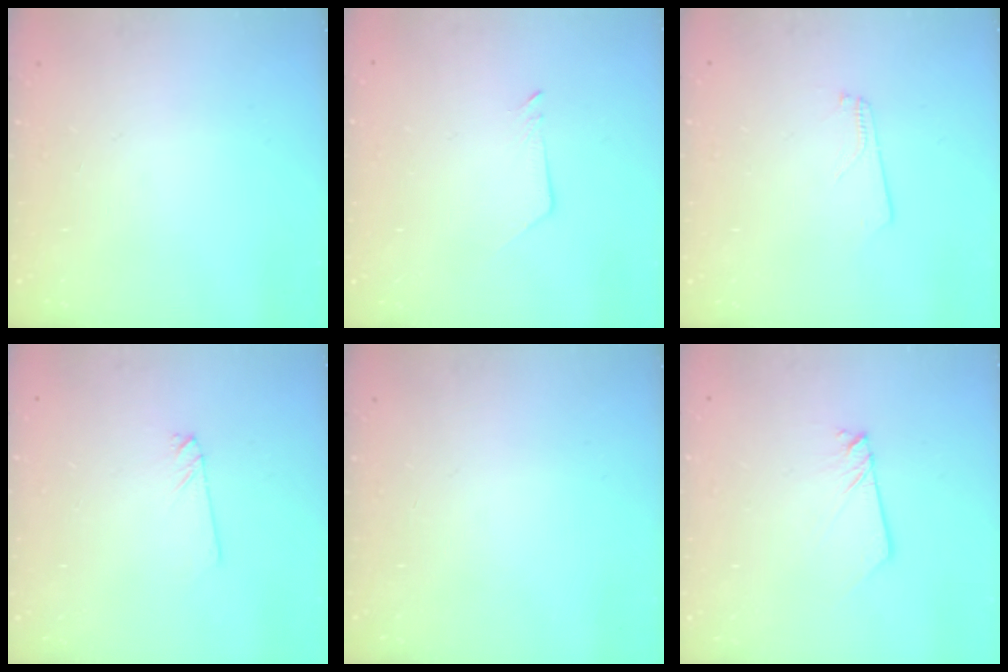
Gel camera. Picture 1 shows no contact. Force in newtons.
{"total": 3.7, "press": 3.7, "slide": 0.3}
{"total": 2.8, "press": 2.8, "slide": 0.4}
{"total": 0.9, "press": 0.9, "slide": 0.1}
{"total": 0.0}
{"total": 2.5, "press": 2.5, "slide": 0.2}